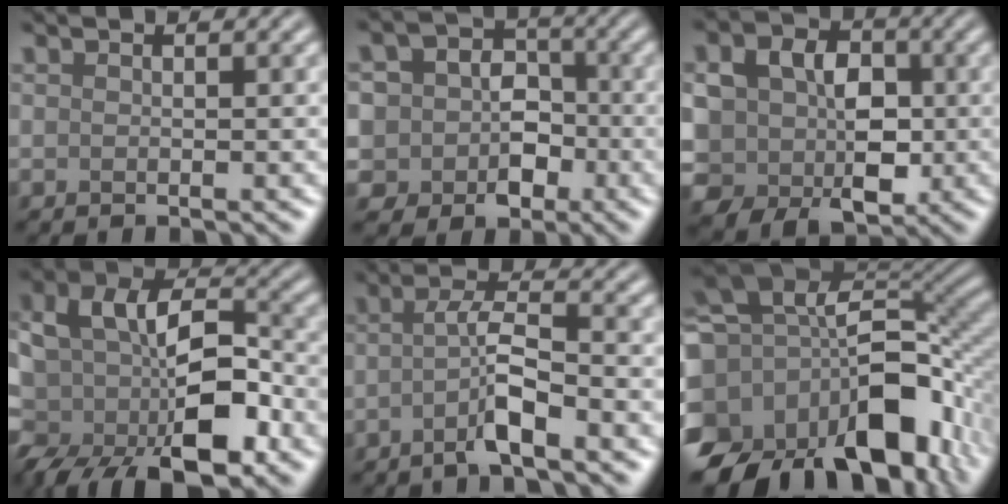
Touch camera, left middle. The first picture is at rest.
{"total": 7.8, "force": [-1.0, 7.1, 3.1], "torque": [-0.047, 0.023, -0.050]}
{"total": 8.3, "force": [-0.6, 6.7, 4.9], "torque": [-0.082, 0.003, -0.016]}
{"total": 13.3, "force": [-4.7, 7.8, 9.8], "torque": [-0.172, -0.015, -0.076]}
{"total": 3.7, "force": [-1.6, 0.5, 3.3], "torque": [-0.062, 0.014, -0.041]}
{"total": 18.5, "force": [-7.1, 11.8, 12.4], "torque": [-0.252, -0.019, -0.105]}